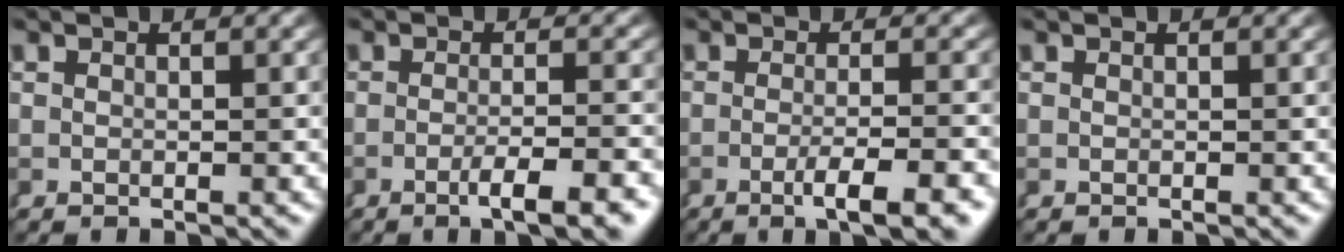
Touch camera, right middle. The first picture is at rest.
{"total": 4.1, "force": [-2.5, 0.2, 3.2], "torque": [-0.051, -0.009, -0.038]}
{"total": 4.6, "force": [-2.7, 0.3, 3.7], "torque": [-0.058, -0.012, -0.038]}
{"total": 0.0}